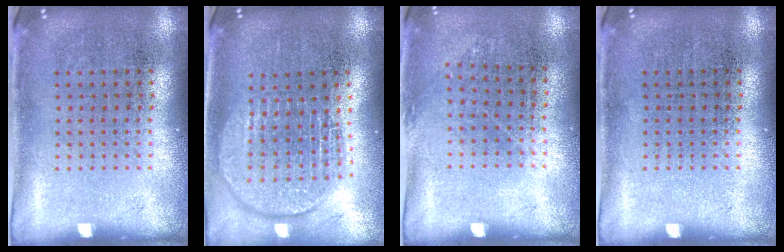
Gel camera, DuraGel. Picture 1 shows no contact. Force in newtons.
{"total": 1.8, "press": 1.5, "slide": 1.0}
{"total": 0.7, "press": 0.5, "slide": 0.4}
{"total": 0.0}